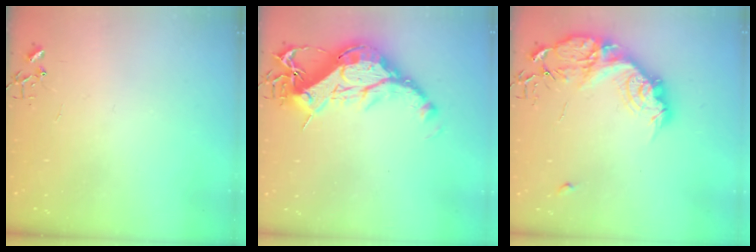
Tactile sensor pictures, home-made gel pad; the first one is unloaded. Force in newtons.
{"total": 21.0, "press": 20.9, "slide": 2.1}
{"total": 20.8, "press": 20.7, "slide": 1.5}